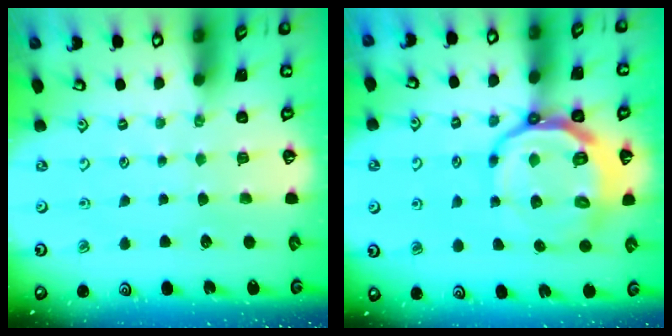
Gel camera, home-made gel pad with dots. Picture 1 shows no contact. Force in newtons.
{"total": 14.9, "press": 14.6, "slide": 3.1}